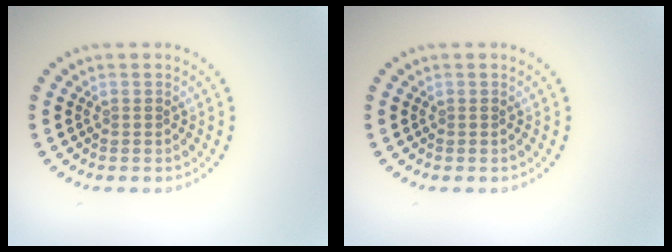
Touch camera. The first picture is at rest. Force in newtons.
{"total": 0.0}